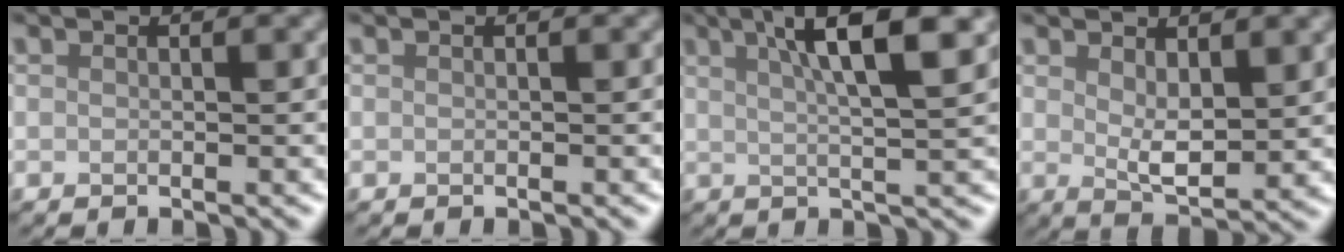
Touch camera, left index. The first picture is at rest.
{"total": 0.0}
{"total": 7.5, "force": [3.4, 1.6, 6.5], "torque": [-0.076, 0.015, 0.045]}
{"total": 3.4, "force": [1.5, 1.3, 2.8], "torque": [-0.052, -0.010, 0.030]}